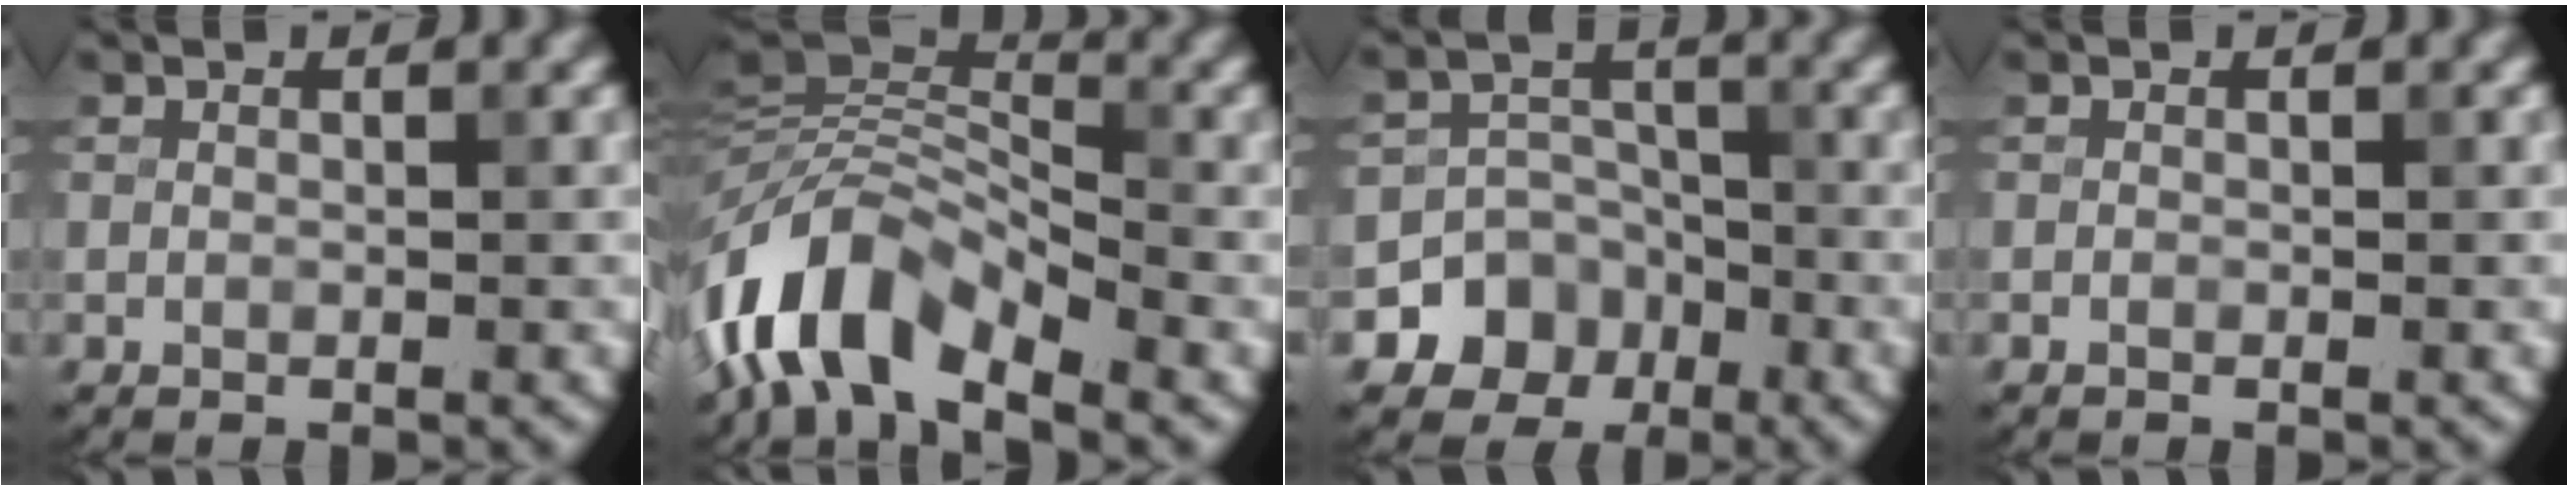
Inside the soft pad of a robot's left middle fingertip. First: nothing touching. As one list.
[{"total": 8.9, "force": [-5.2, 3.9, 6.2], "torque": [-0.105, 0.014, -0.112]}, {"total": 6.9, "force": [-3.5, 5.9, 0.9], "torque": [0.009, -0.011, -0.081]}, {"total": 0.0}]